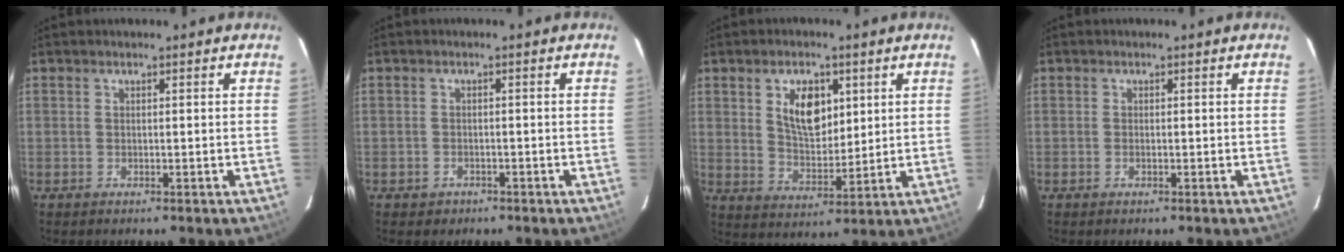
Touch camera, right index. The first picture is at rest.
{"total": 2.1, "force": [-1.2, 1.7, 0.4], "torque": [-0.011, 0.004, -0.011]}
{"total": 9.1, "force": [3.4, 5.2, 6.6], "torque": [-0.113, 0.004, 0.067]}
{"total": 0.6, "force": [-0.2, 0.2, 0.5], "torque": [-0.011, 0.002, -0.004]}